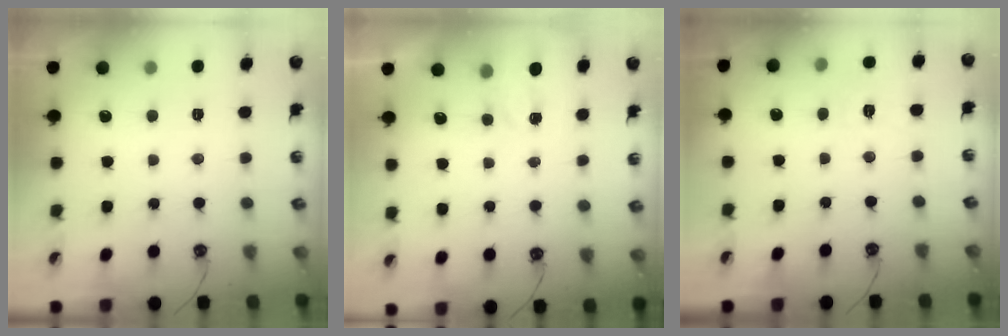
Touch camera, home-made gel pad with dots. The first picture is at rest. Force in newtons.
{"total": 2.0, "press": 2.0, "slide": 0.4}
{"total": 7.2, "press": 7.2, "slide": 0.8}